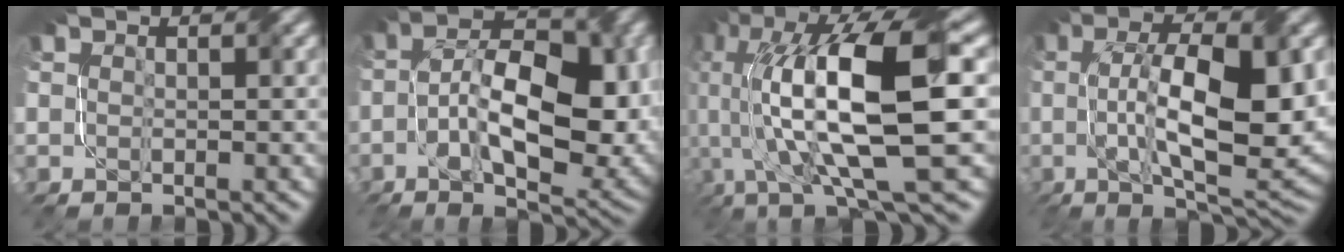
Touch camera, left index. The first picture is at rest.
{"total": 12.5, "force": [-1.6, 5.9, 10.9], "torque": [-0.177, 0.002, -0.021]}
{"total": 14.6, "force": [0.1, 4.4, 13.9], "torque": [-0.253, 0.002, 0.010]}
{"total": 11.9, "force": [0.1, 4.1, 11.2], "torque": [-0.178, 0.002, 0.010]}